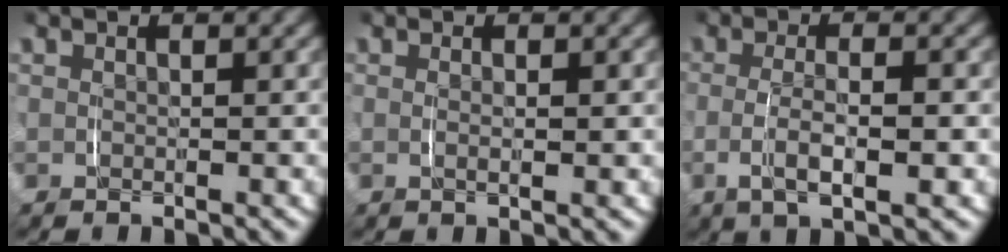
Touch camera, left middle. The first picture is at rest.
{"total": 0.8, "force": [0.2, -0.1, 0.8], "torque": [-0.017, -0.005, 0.005]}
{"total": 3.9, "force": [-0.9, 1.2, 3.6], "torque": [-0.067, -0.003, -0.014]}